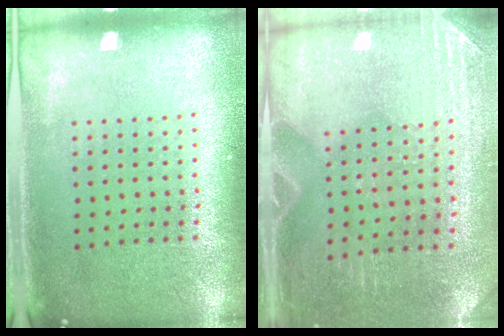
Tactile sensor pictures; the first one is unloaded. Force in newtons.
{"total": 2.8, "press": 2.6, "slide": 1.0}